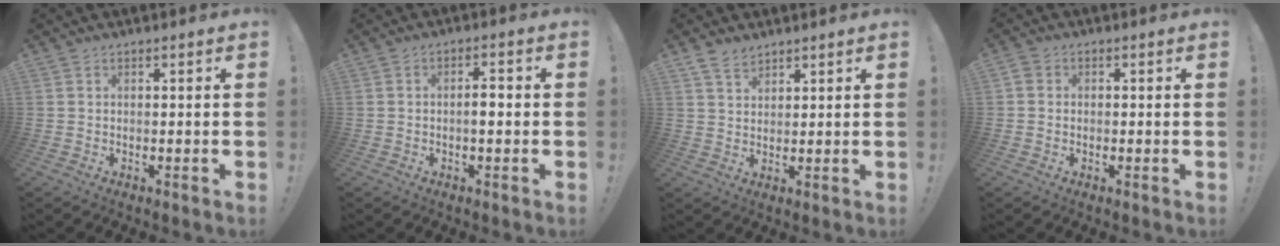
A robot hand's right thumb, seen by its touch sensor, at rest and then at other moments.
{"total": 3.5, "force": [-0.6, 1.0, 3.3], "torque": [-0.045, 0.000, -0.016]}
{"total": 4.7, "force": [3.7, 2.4, 1.7], "torque": [-0.034, -0.016, 0.071]}
{"total": 2.0, "force": [-0.3, 1.7, 0.9], "torque": [-0.014, 0.009, -0.006]}